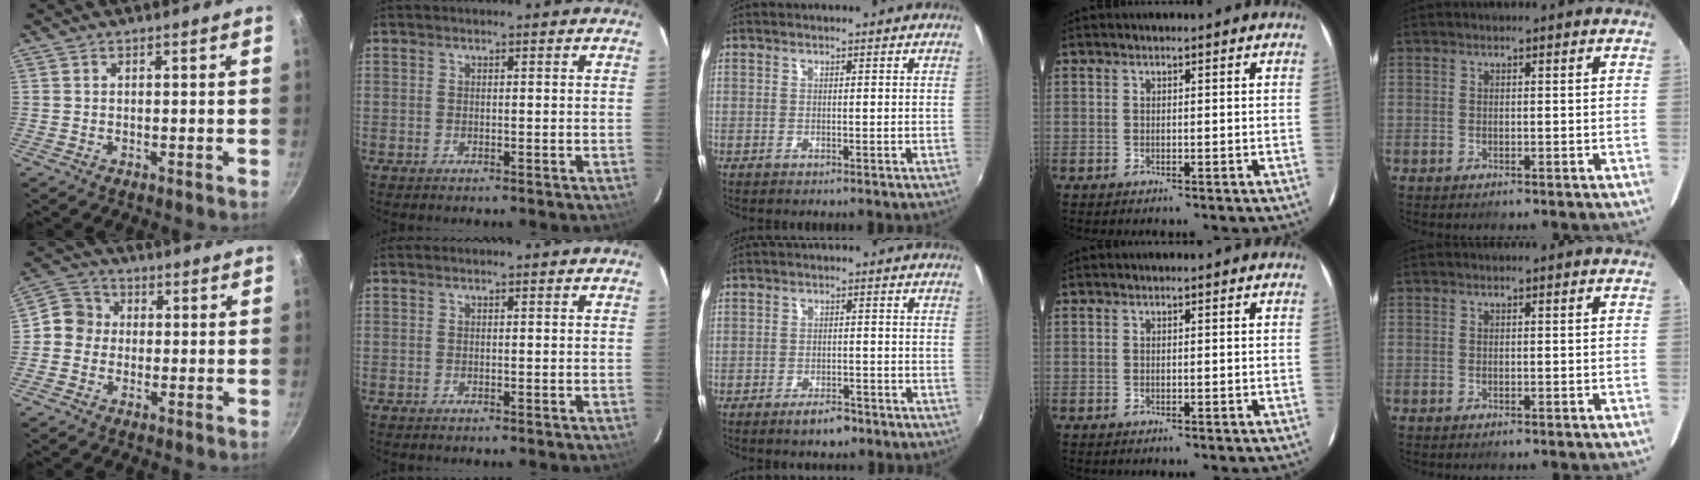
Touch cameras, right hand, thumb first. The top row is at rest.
{"thumb": {"total": 6.2, "force": [-0.4, 5.8, 2.2], "torque": [-0.009, 0.014, -0.031]}, "middle": {"total": 3.8, "force": [-2.8, 1.6, 2.0], "torque": [-0.043, 0.002, -0.041]}}